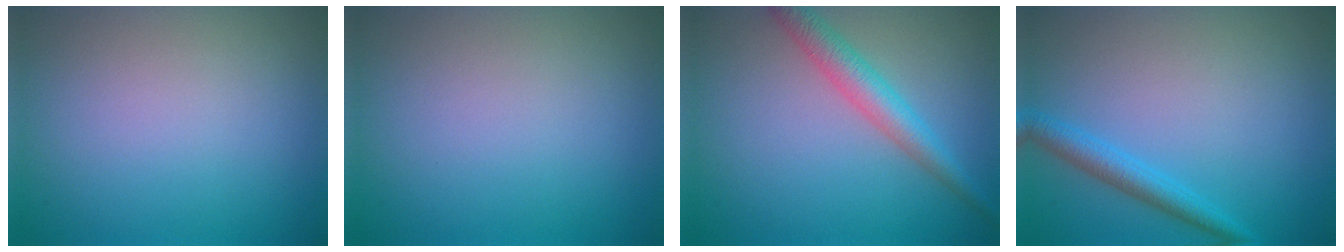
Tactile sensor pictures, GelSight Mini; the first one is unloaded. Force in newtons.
{"total": 0.0}
{"total": 3.5, "press": 3.5, "slide": 0.0}
{"total": 2.5, "press": 2.5, "slide": 0.1}